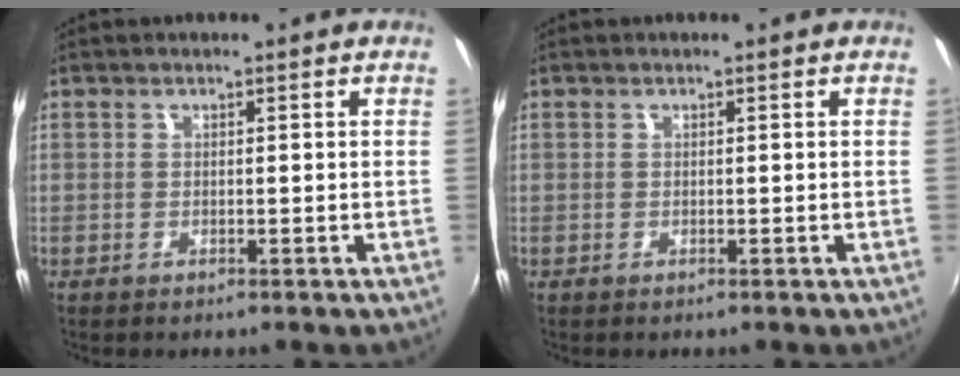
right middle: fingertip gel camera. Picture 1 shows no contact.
{"total": 0.0}